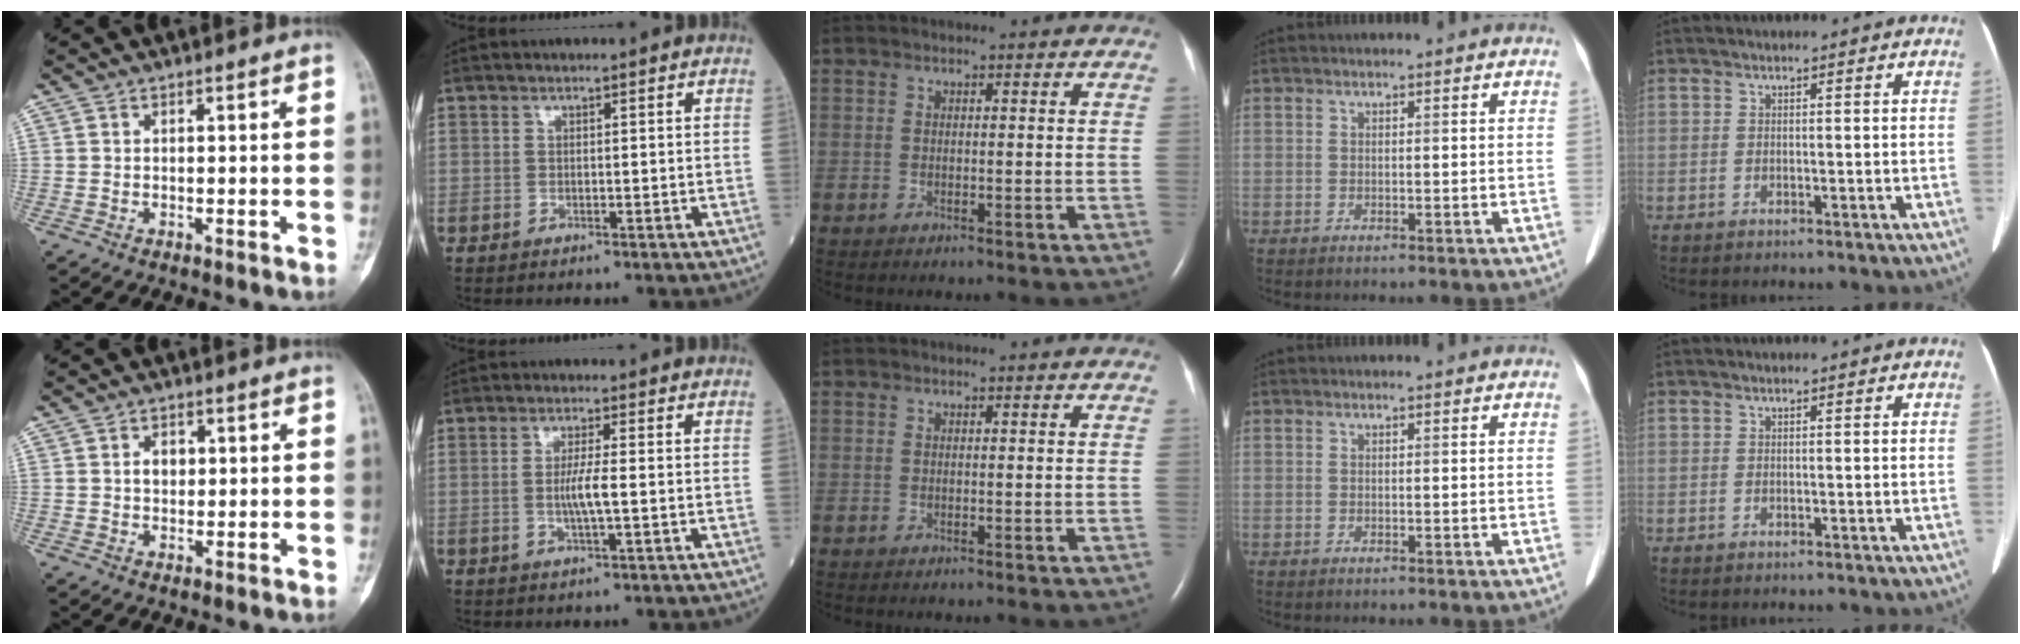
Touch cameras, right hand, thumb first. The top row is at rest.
{"thumb": {"total": 2.9, "force": [0.5, 2.2, 1.8], "torque": [-0.012, 0.002, 0.006]}, "index": {"total": 3.6, "force": [-0.4, -0.1, 3.6], "torque": [-0.073, -0.004, -0.009]}}